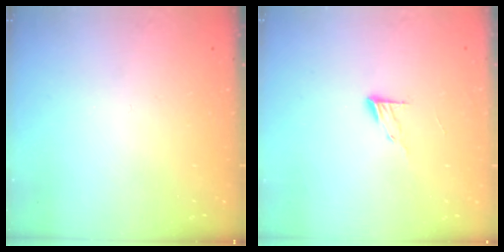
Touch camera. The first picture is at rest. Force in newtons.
{"total": 6.1, "press": 6.1, "slide": 0.5}